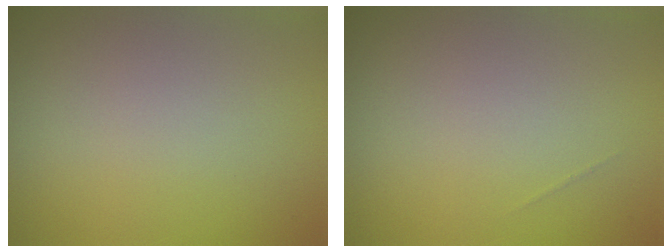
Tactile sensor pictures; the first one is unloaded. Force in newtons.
{"total": 0.0}